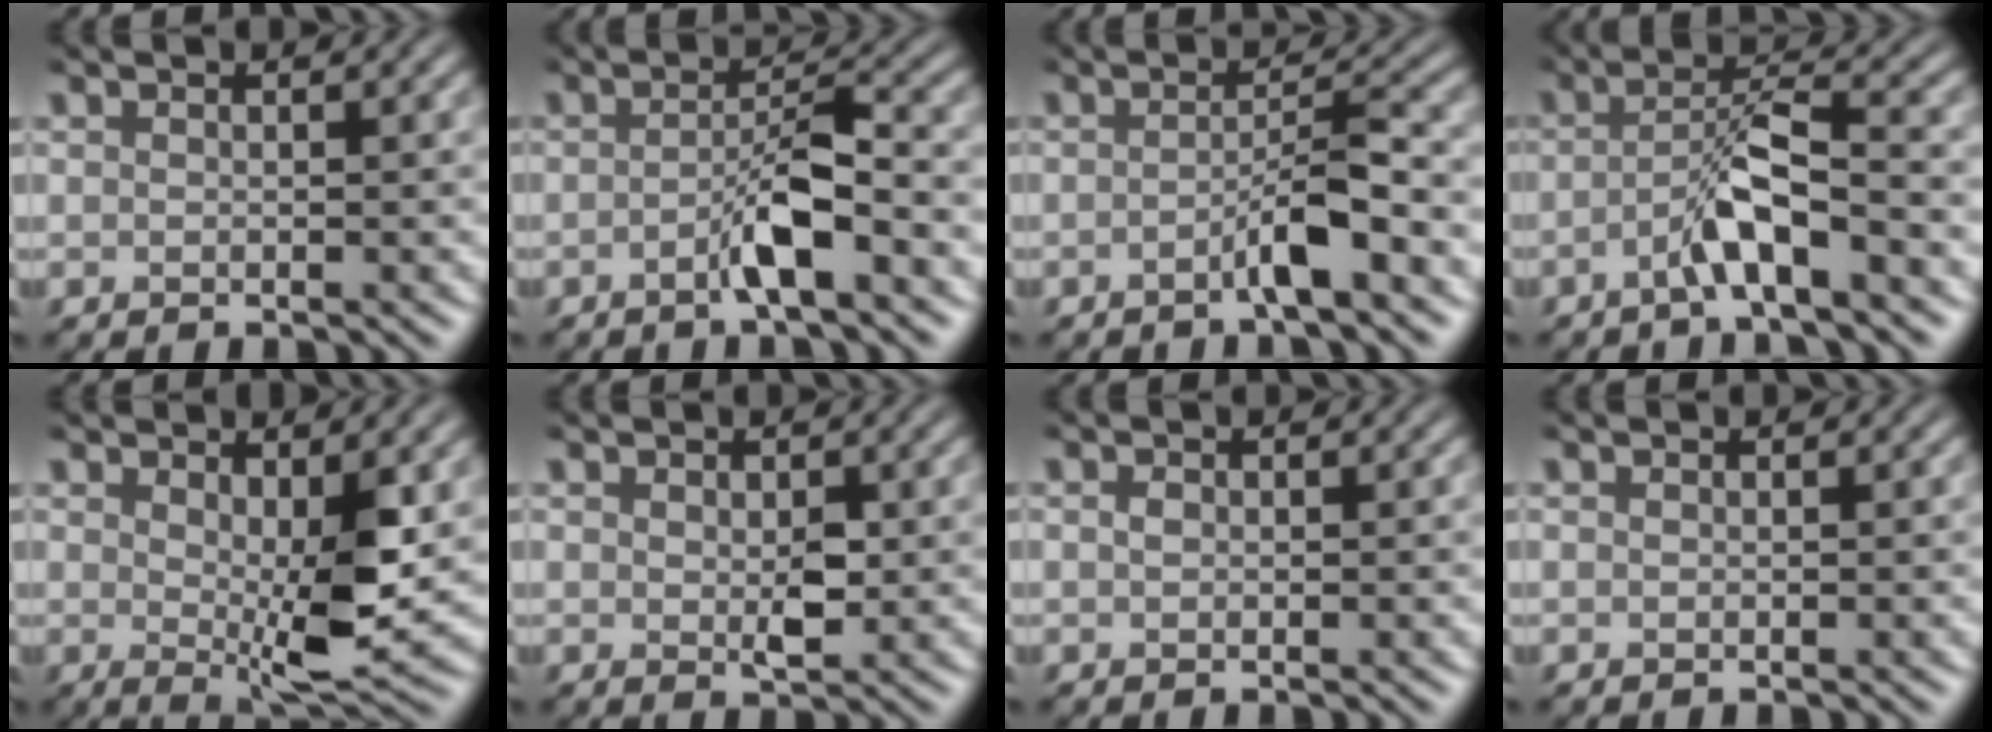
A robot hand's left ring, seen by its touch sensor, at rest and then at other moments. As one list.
[{"total": 3.4, "force": [-1.5, 0.3, 3.0], "torque": [-0.053, 0.012, -0.034]}, {"total": 3.1, "force": [-1.4, 0.3, 2.8], "torque": [-0.045, 0.013, -0.033]}, {"total": 3.9, "force": [-1.9, 0.4, 3.4], "torque": [-0.062, 0.018, -0.043]}, {"total": 5.5, "force": [0.7, 1.7, 5.2], "torque": [-0.087, -0.015, 0.017]}, {"total": 1.9, "force": [0.1, 1.0, 1.5], "torque": [-0.027, -0.006, 0.007]}, {"total": 0.5, "force": [0.0, 0.4, 0.3], "torque": [-0.008, -0.001, -0.001]}, {"total": 0.0}]